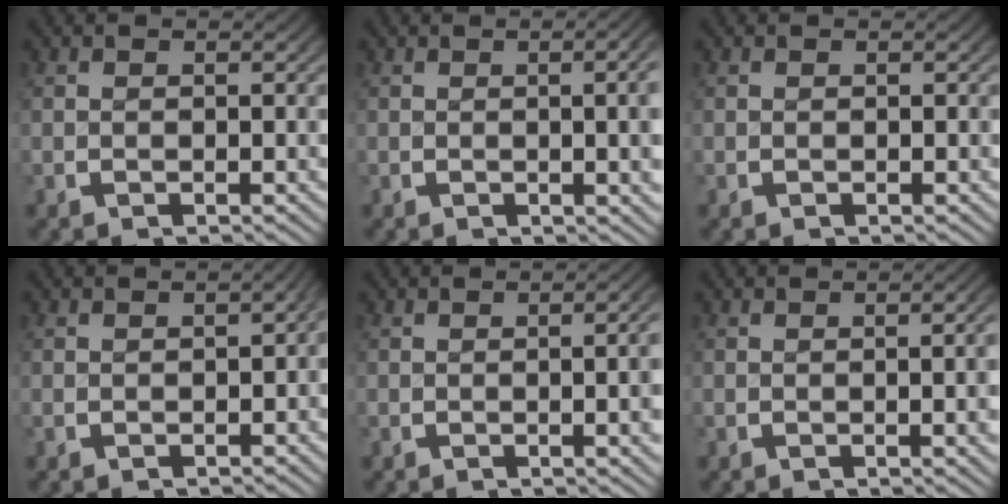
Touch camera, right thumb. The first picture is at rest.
{"total": 4.6, "force": [0.3, 1.5, 4.3], "torque": [-0.036, 0.012, -0.003]}
{"total": 0.0}
{"total": 1.4, "force": [-0.4, 0.7, 1.1], "torque": [-0.014, 0.001, -0.008]}
{"total": 4.0, "force": [-0.2, 1.2, 3.8], "torque": [-0.035, 0.011, -0.010]}
{"total": 2.5, "force": [-0.3, 0.4, 2.4], "torque": [-0.028, 0.006, -0.005]}